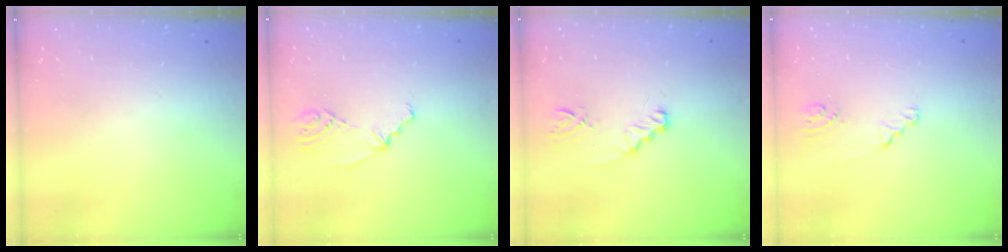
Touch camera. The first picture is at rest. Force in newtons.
{"total": 2.3, "press": 1.9, "slide": 1.4}
{"total": 1.9, "press": 1.9, "slide": 0.2}
{"total": 1.7, "press": 1.7, "slide": 0.3}